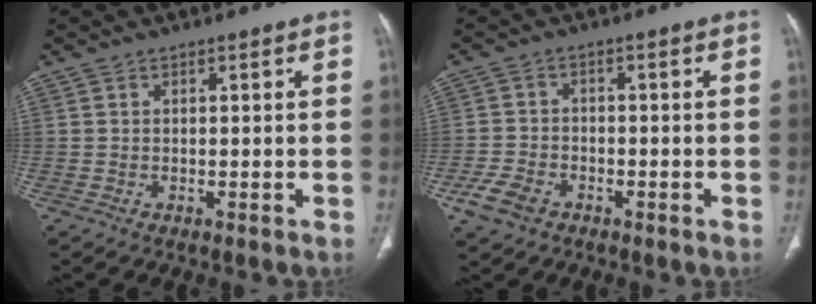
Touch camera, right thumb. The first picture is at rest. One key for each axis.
{"total": 5.6, "fx": -3.0, "fy": 3.7, "fz": 2.9, "tx": -0.061, "ty": 0.012, "tz": -0.054}